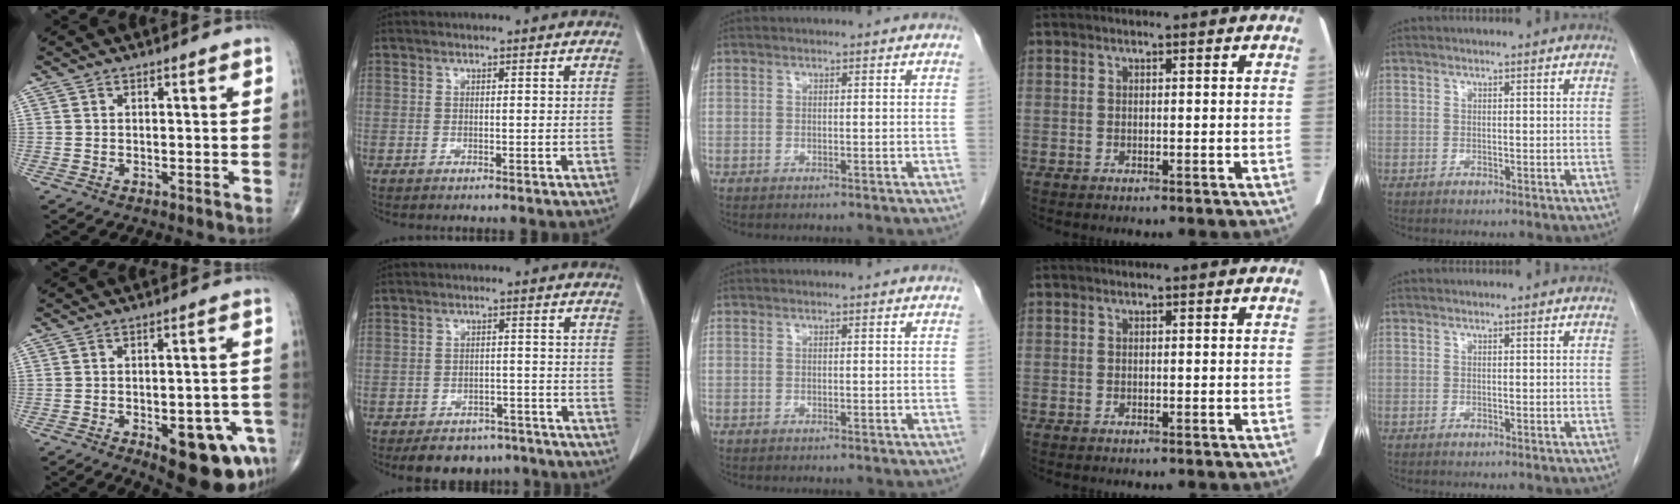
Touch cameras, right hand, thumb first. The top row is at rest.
{"thumb": {"total": 15.1, "force": [-6.9, 6.0, 12.0], "torque": [-0.104, 0.032, -0.073]}, "index": {"total": 8.3, "force": [-6.8, 4.5, 1.8], "torque": [-0.005, 0.006, -0.088]}}